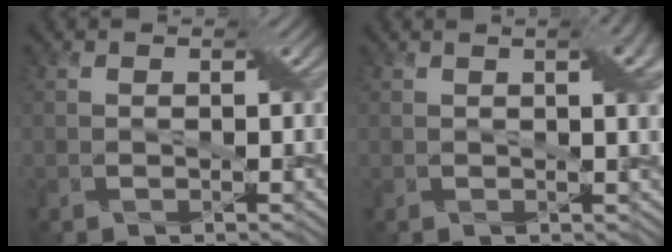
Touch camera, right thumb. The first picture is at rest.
{"total": 4.5, "force": [1.6, 1.2, 4.0], "torque": [-0.052, 0.012, 0.018]}